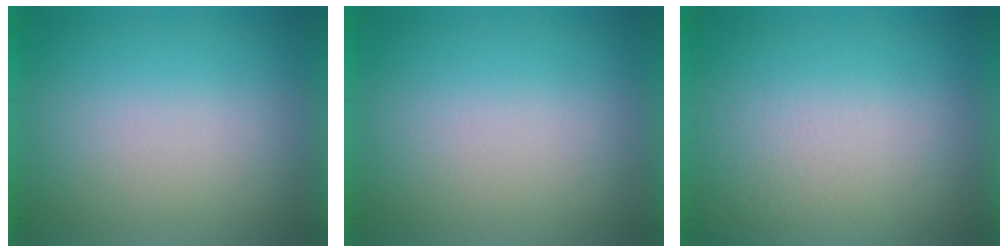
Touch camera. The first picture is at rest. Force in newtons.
{"total": 0.0}
{"total": 2.5}